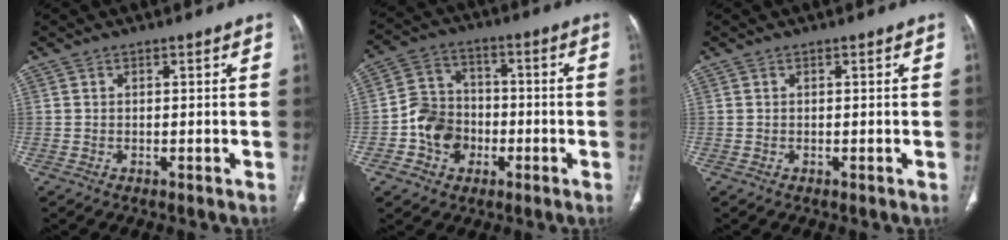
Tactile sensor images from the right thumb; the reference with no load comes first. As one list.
[{"total": 9.8, "force": [-2.8, 8.4, 4.4], "torque": [-0.048, 0.030, -0.053]}, {"total": 0.0}]